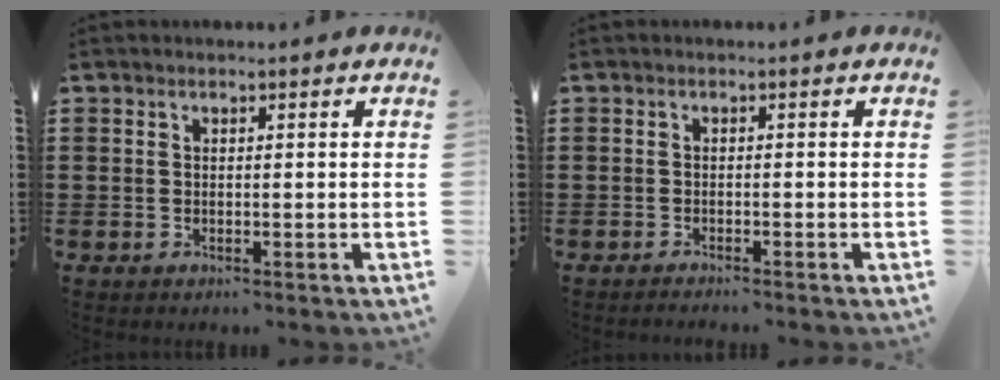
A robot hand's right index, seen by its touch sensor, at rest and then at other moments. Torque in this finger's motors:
{"motor_torque": [-1.74, 0.40, -0.06, -0.06]}